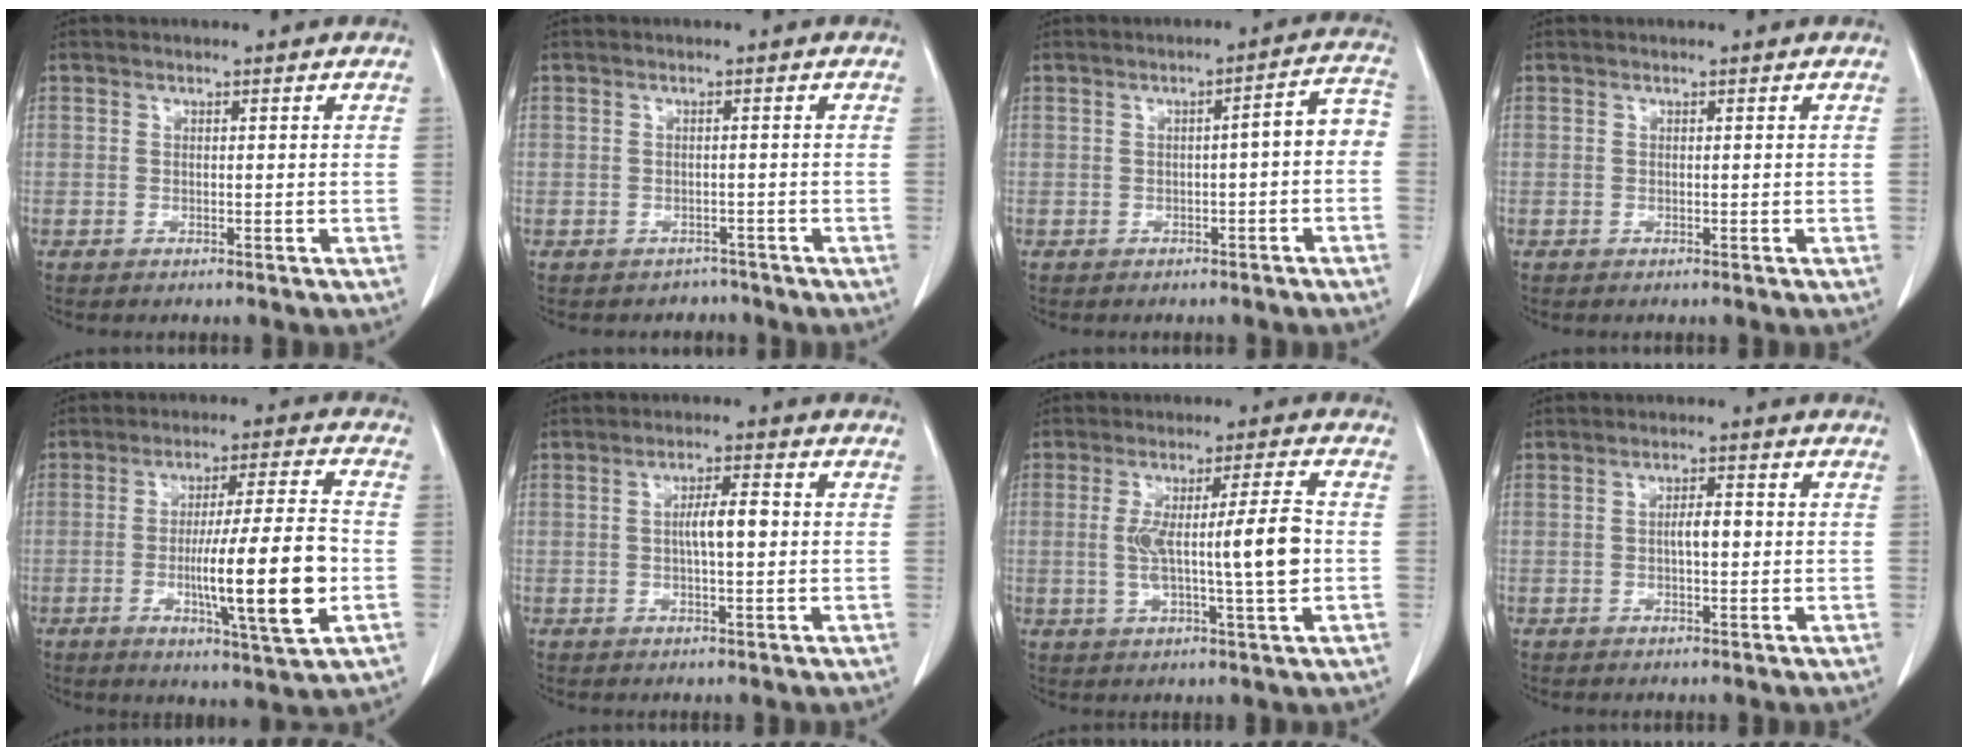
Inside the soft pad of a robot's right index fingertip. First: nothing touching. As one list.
[{"total": 2.1, "force": [-1.6, 1.2, -0.7], "torque": [0.005, 0.007, -0.024]}, {"total": 4.6, "force": [-0.8, 0.9, 4.5], "torque": [-0.054, 0.026, -0.012]}, {"total": 0.0}, {"total": 14.4, "force": [-2.9, 0.3, 14.1], "torque": [-0.227, -0.009, -0.046]}, {"total": 4.5, "force": [0.1, 0.9, 4.4], "torque": [-0.079, 0.006, 0.001]}, {"total": 10.2, "force": [-0.3, 0.3, 10.2], "torque": [-0.171, 0.010, -0.003]}, {"total": 2.3, "force": [-0.2, 0.6, 2.2], "torque": [-0.038, 0.004, -0.004]}]